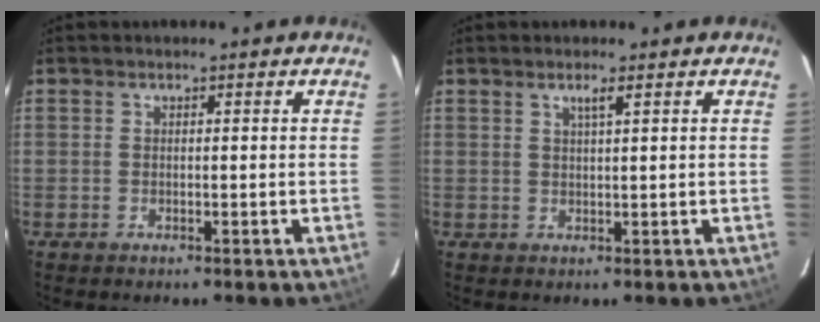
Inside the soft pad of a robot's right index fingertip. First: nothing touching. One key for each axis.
{"total": 1.6, "fx": 0.9, "fy": -0.2, "fz": 1.3, "tx": -0.021, "ty": 0.000, "tz": 0.017}